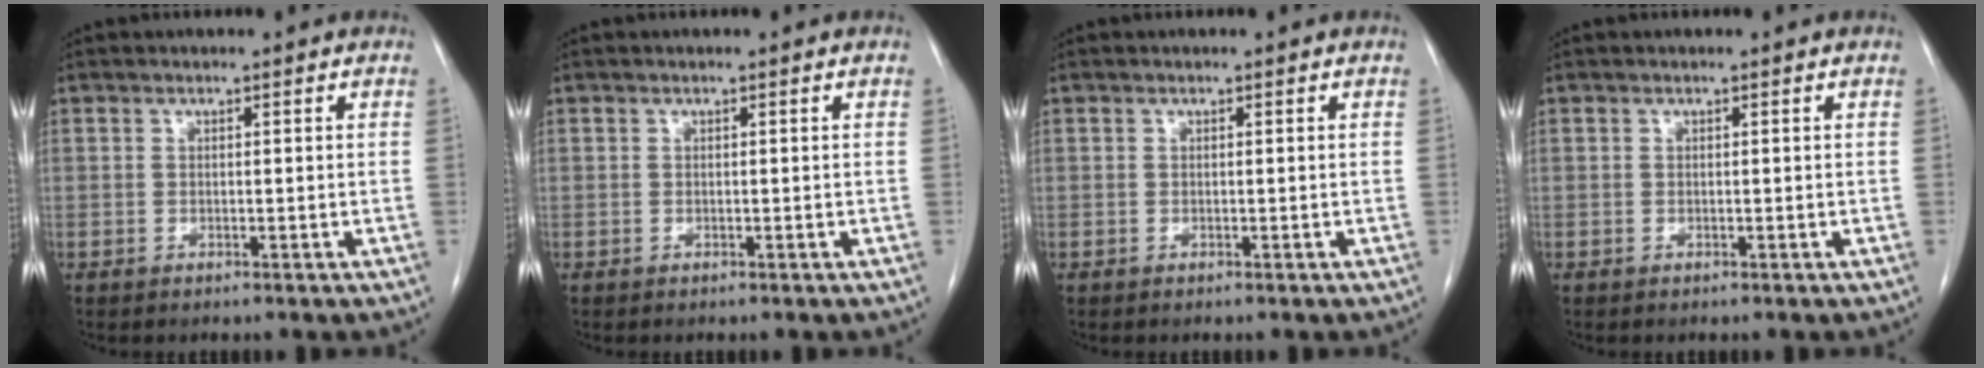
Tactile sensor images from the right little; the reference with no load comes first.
{"total": 0.0}
{"total": 0.0}
{"total": 0.0}